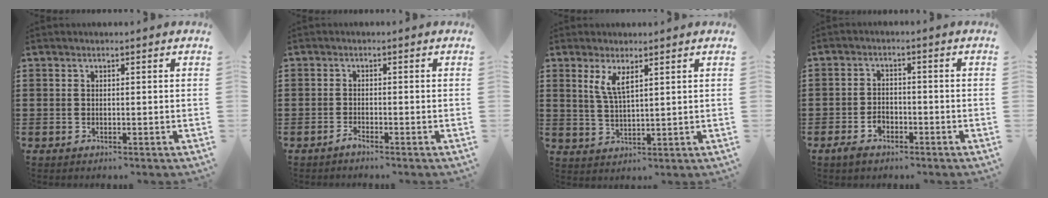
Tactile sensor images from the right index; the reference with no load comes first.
{"total": 1.1, "force": [-1.0, 0.0, 0.4], "torque": [-0.008, -0.003, -0.019]}
{"total": 3.9, "force": [2.1, 1.2, 3.1], "torque": [-0.068, 0.003, 0.037]}
{"total": 2.7, "force": [-1.7, 1.7, 1.2], "torque": [-0.034, 0.001, -0.037]}